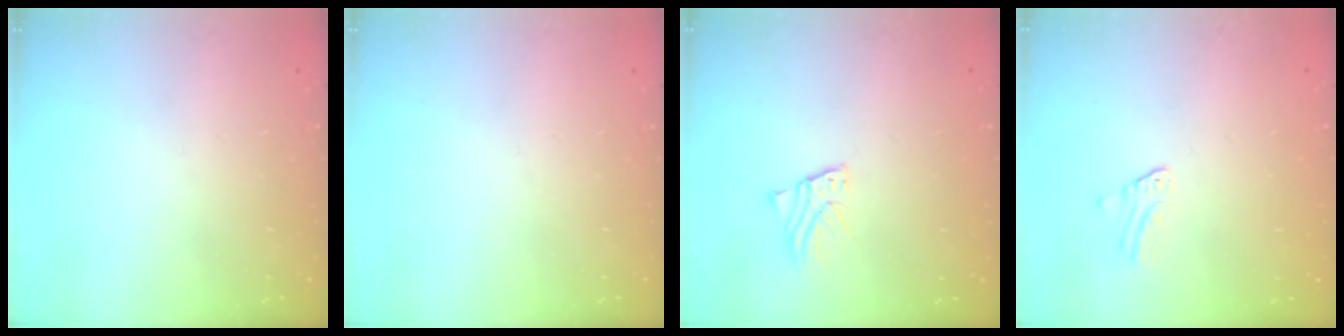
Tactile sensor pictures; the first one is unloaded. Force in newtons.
{"total": 0.0}
{"total": 2.2, "press": 2.2, "slide": 0.1}
{"total": 2.1, "press": 2.1, "slide": 0.2}